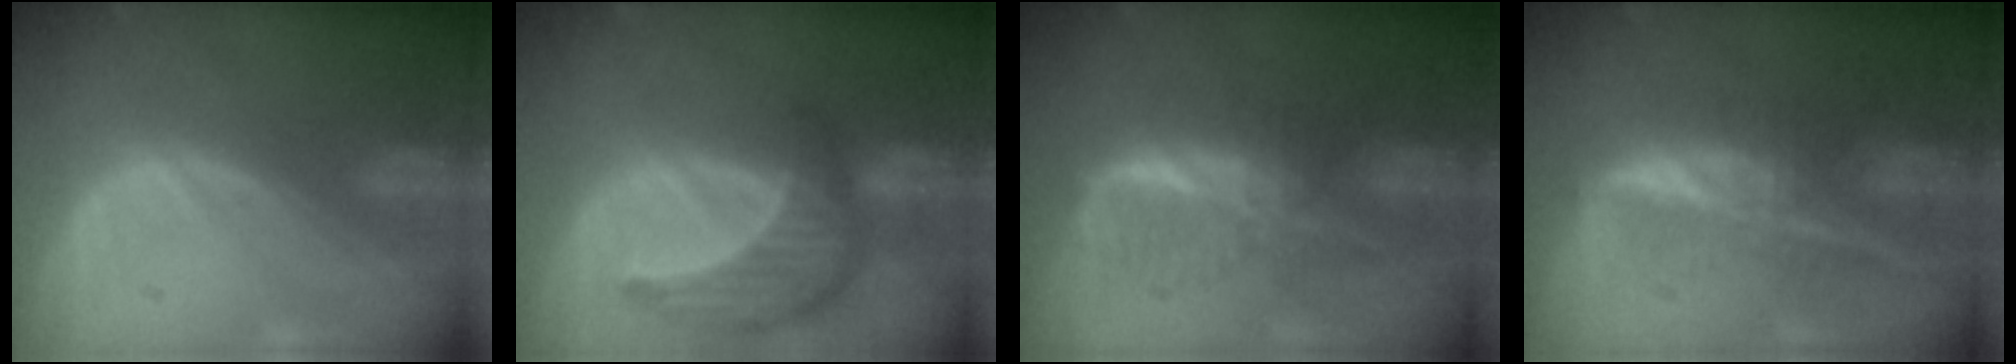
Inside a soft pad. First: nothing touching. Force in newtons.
{"total": 8.7, "press": 7.9, "slide": 3.7}
{"total": 6.2, "press": 6.2, "slide": 0.7}
{"total": 6.9, "press": 5.8, "slide": 3.6}